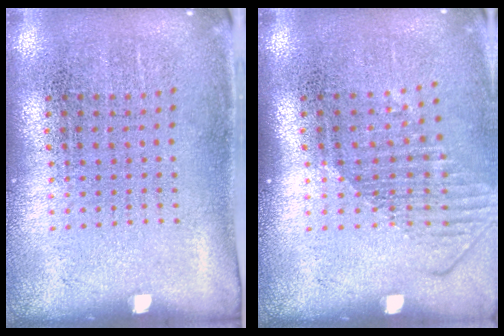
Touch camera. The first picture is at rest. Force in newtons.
{"total": 1.6, "press": 1.1, "slide": 1.1}